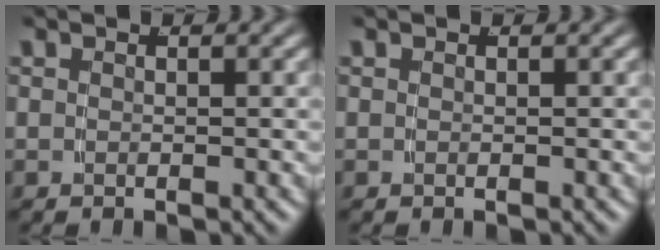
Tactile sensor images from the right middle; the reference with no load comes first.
{"total": 0.0}